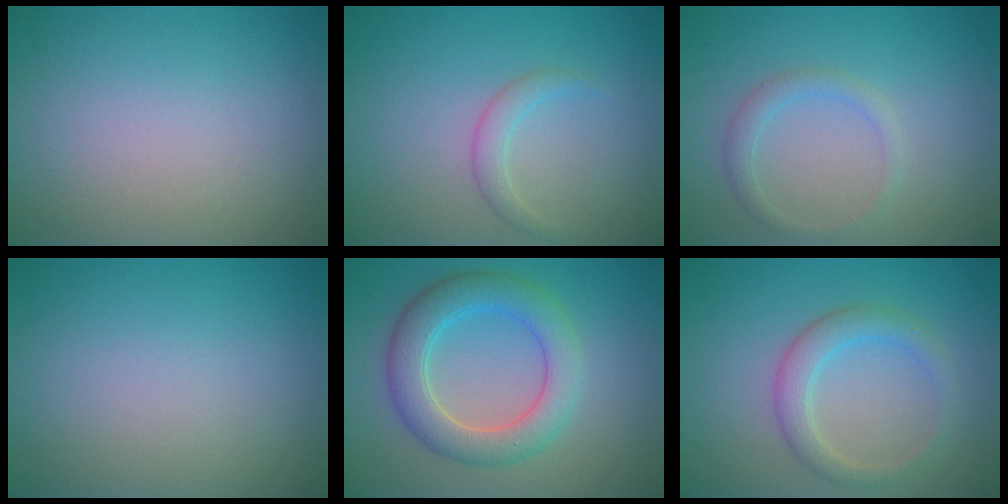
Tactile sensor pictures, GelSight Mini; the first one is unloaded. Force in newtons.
{"total": 1.6, "press": 1.6, "slide": 0.0}
{"total": 1.7, "press": 1.7, "slide": 0.1}
{"total": 0.0}
{"total": 5.5, "press": 5.5, "slide": 0.1}
{"total": 2.9, "press": 2.9, "slide": 0.2}